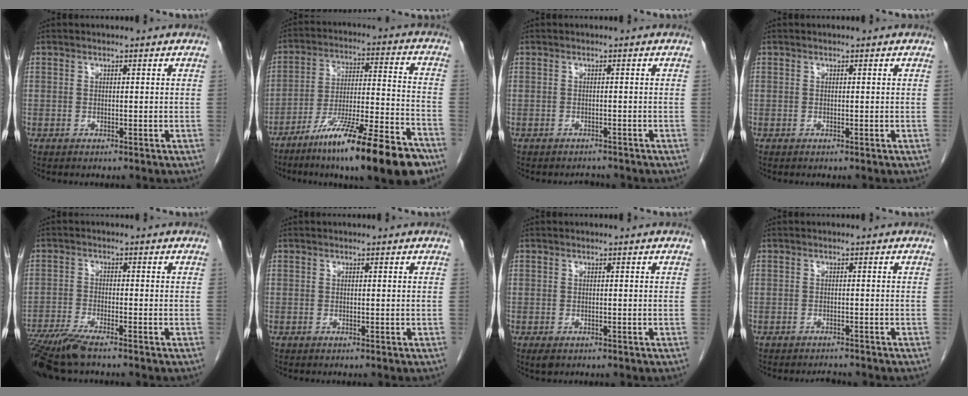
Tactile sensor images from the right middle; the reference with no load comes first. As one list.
[{"total": 19.6, "force": [-13.3, 1.3, 14.4], "torque": [-0.201, -0.019, -0.221]}, {"total": 1.8, "force": [-1.7, 0.5, 0.0], "torque": [-0.001, -0.005, -0.024]}, {"total": 0.0}, {"total": 8.2, "force": [-6.6, 0.4, 4.8], "torque": [-0.084, -0.022, -0.118]}, {"total": 0.0}, {"total": 1.4, "force": [-0.8, 0.8, 0.9], "torque": [-0.014, -0.001, -0.006]}, {"total": 2.3, "force": [-2.3, 0.4, 0.4], "torque": [-0.006, -0.006, -0.032]}]